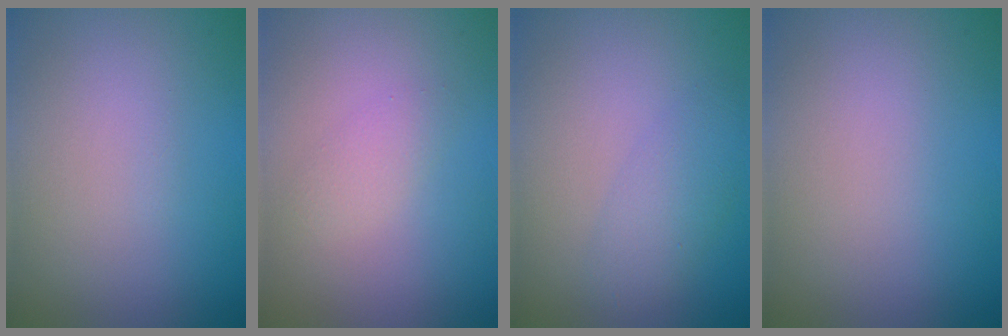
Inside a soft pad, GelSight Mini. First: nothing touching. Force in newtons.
{"total": 1.6, "press": 1.6, "slide": 0.1}
{"total": 2.7, "press": 2.7, "slide": 0.1}
{"total": 0.0}